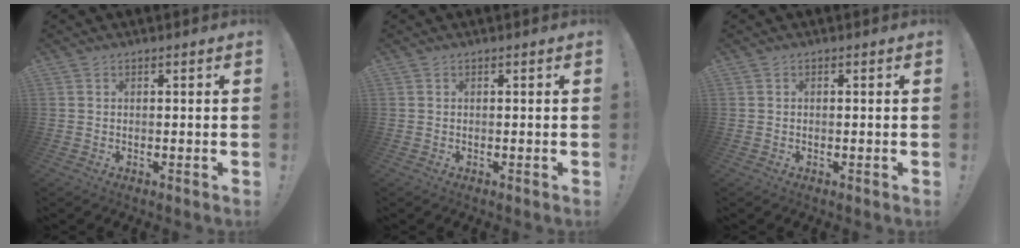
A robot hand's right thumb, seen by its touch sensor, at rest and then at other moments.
{"total": 0.0}
{"total": 0.0}